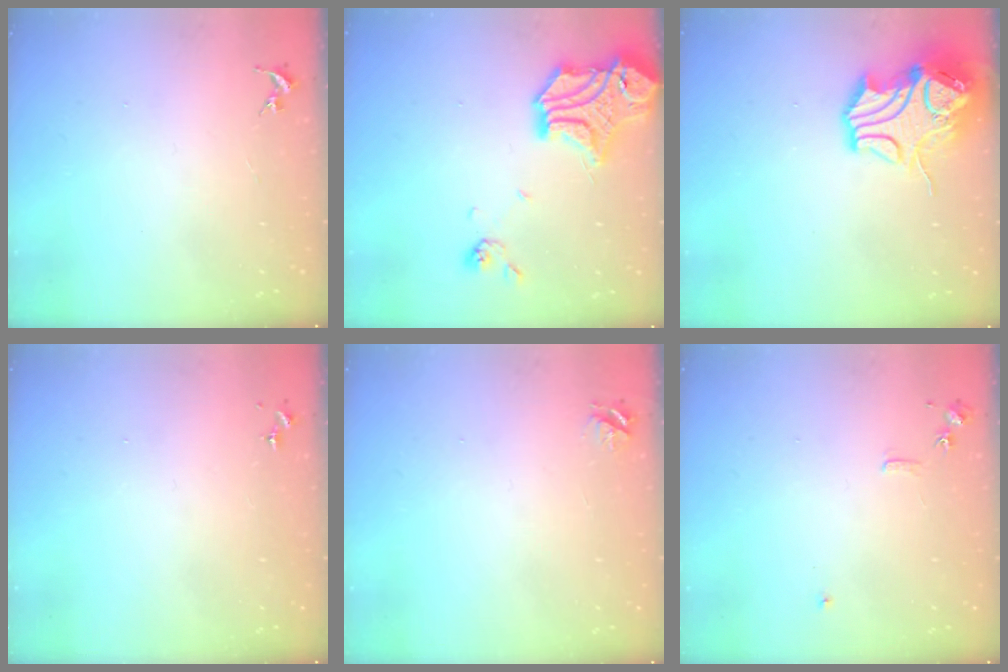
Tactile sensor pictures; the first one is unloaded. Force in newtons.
{"total": 18.4, "press": 18.3, "slide": 2.2}
{"total": 14.6, "press": 14.5, "slide": 2.1}
{"total": 0.0}
{"total": 4.2, "press": 4.1, "slide": 0.5}
{"total": 5.9, "press": 5.9, "slide": 0.7}